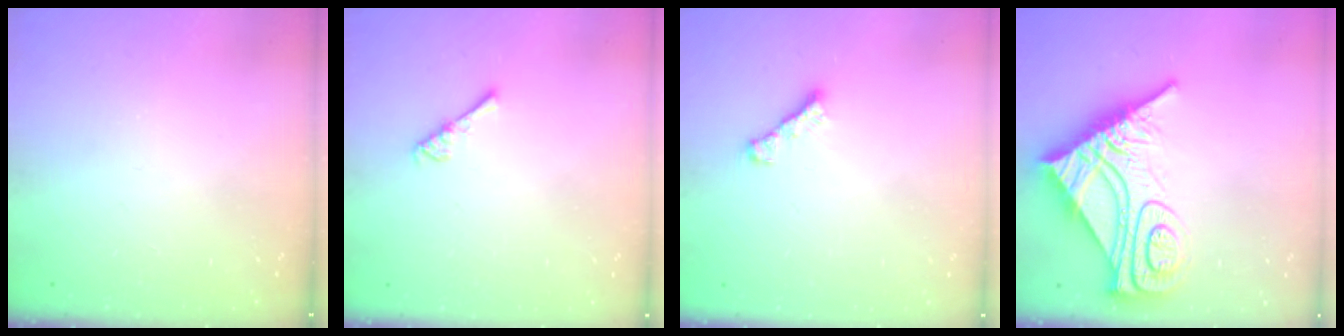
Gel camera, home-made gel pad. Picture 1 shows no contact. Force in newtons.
{"total": 2.7, "press": 2.6, "slide": 0.4}
{"total": 1.9, "press": 1.8, "slide": 0.6}
{"total": 15.3, "press": 15.3, "slide": 1.3}